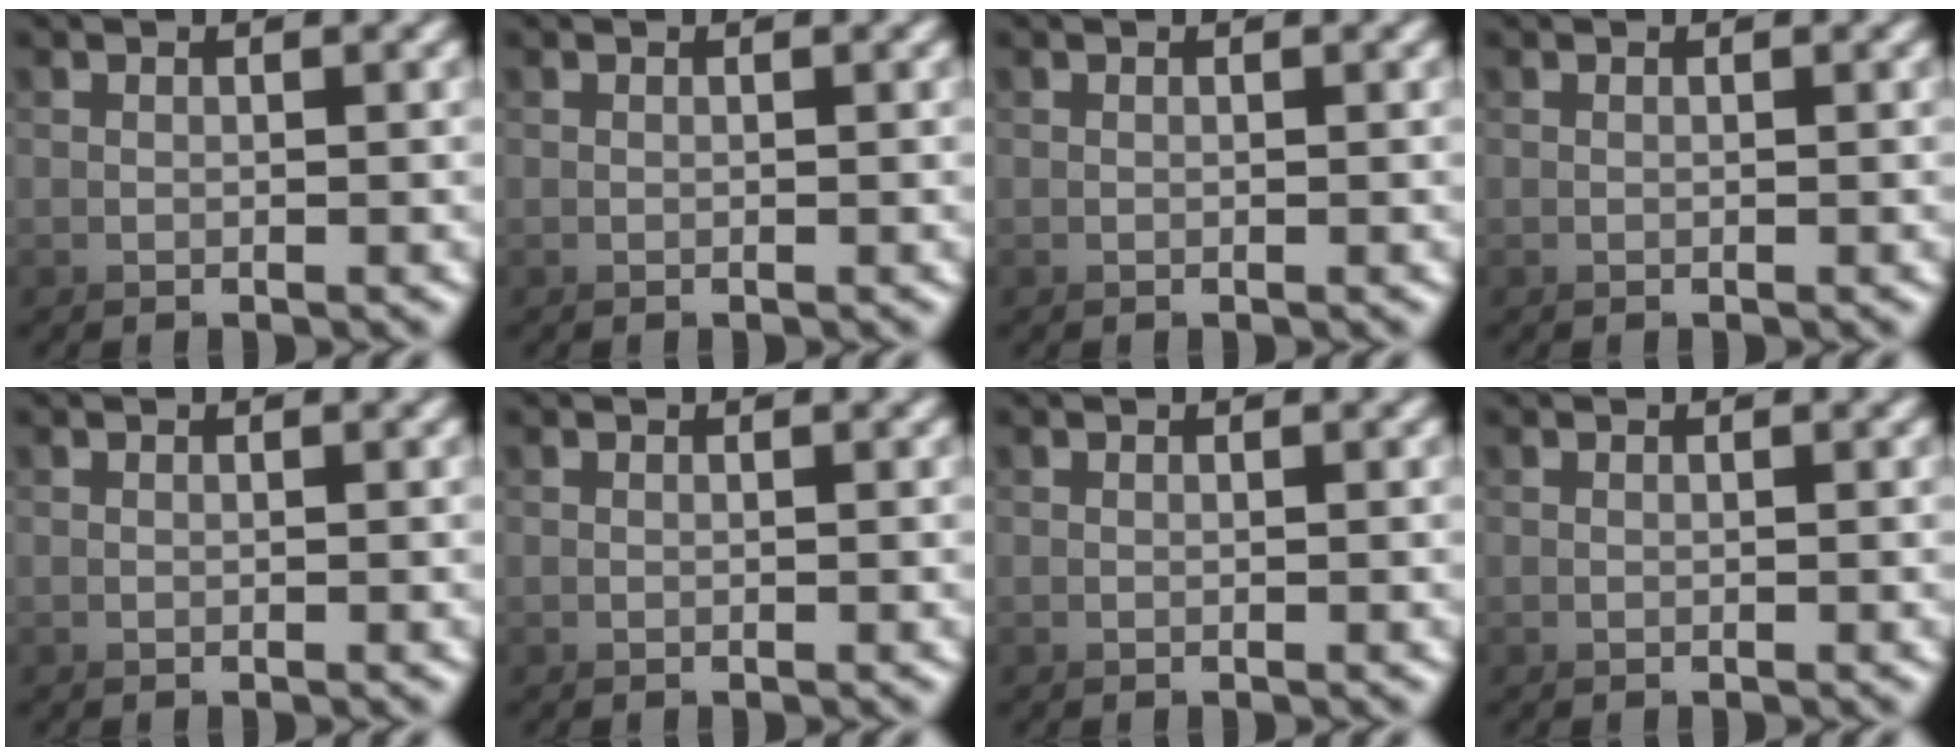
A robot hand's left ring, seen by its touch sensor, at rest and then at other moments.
{"total": 0.0}
{"total": 0.0}
{"total": 0.0}
{"total": 0.0}
{"total": 0.0}
{"total": 0.0}
{"total": 0.0}